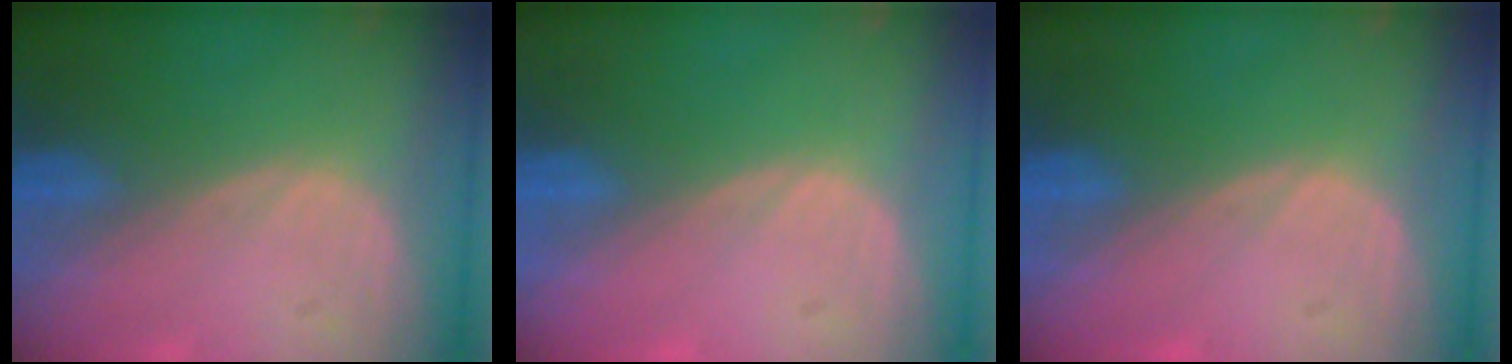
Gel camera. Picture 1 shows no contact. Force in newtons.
{"total": 0.0}
{"total": 0.0}